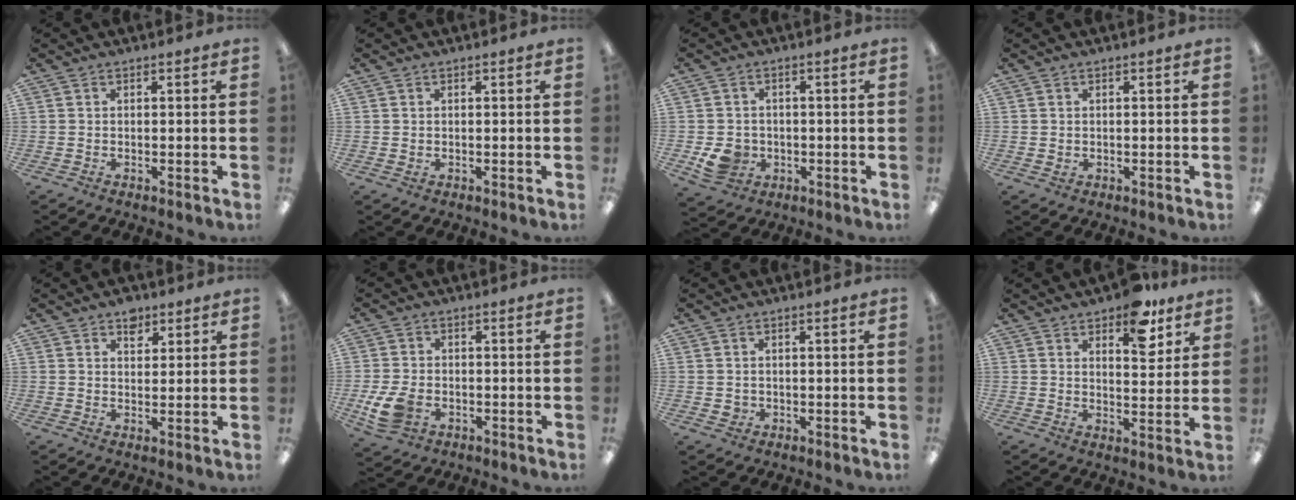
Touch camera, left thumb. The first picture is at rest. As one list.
[{"total": 0.5, "force": [0.3, 0.4, 0.2], "torque": [0.005, 0.000, 0.003]}, {"total": 6.3, "force": [-1.5, 5.5, 2.6], "torque": [-0.035, 0.006, -0.025]}, {"total": 0.7, "force": [0.3, 0.6, 0.2], "torque": [0.003, 0.000, 0.003]}, {"total": 4.4, "force": [3.0, 2.8, 1.8], "torque": [-0.009, -0.012, 0.049]}, {"total": 8.2, "force": [-2.4, 5.7, 5.4], "torque": [-0.121, 0.004, -0.041]}, {"total": 1.7, "force": [0.0, 1.7, 0.5], "torque": [-0.012, 0.004, -0.001]}, {"total": 10.2, "force": [6.9, 4.8, 5.7], "torque": [-0.058, -0.035, 0.114]}]